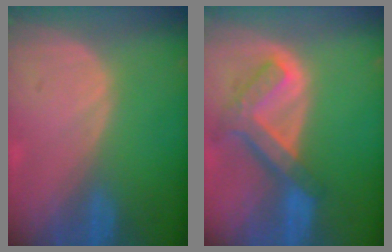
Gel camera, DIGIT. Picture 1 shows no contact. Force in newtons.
{"total": 7.6, "press": 6.4, "slide": 4.0}